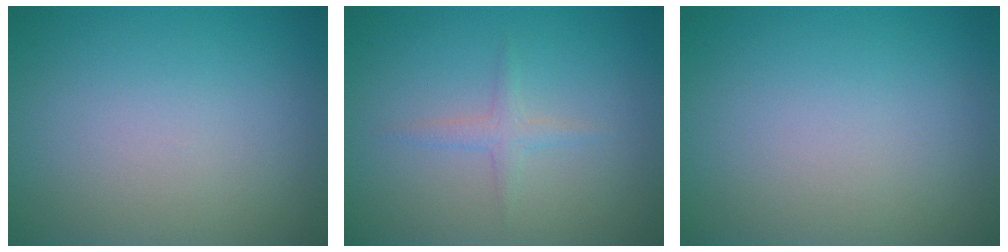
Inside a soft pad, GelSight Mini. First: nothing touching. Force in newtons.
{"total": 1.3, "press": 1.3, "slide": 0.1}
{"total": 0.0}